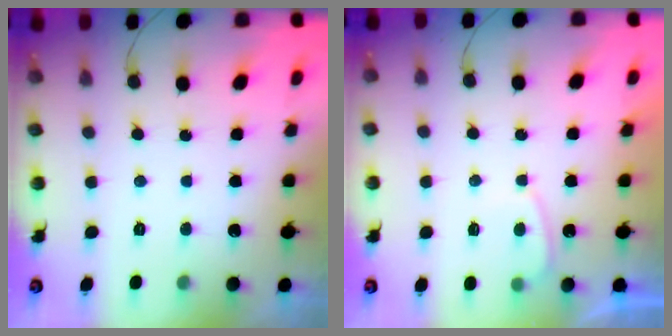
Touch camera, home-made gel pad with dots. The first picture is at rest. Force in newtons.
{"total": 2.0, "press": 2.0, "slide": 0.6}